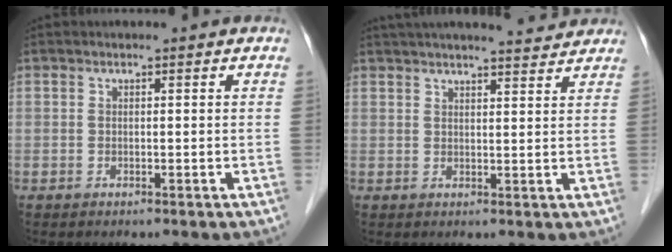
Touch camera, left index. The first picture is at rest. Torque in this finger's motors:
{"motor_torque": [0.53, -1.61, 0.44, 0.07]}